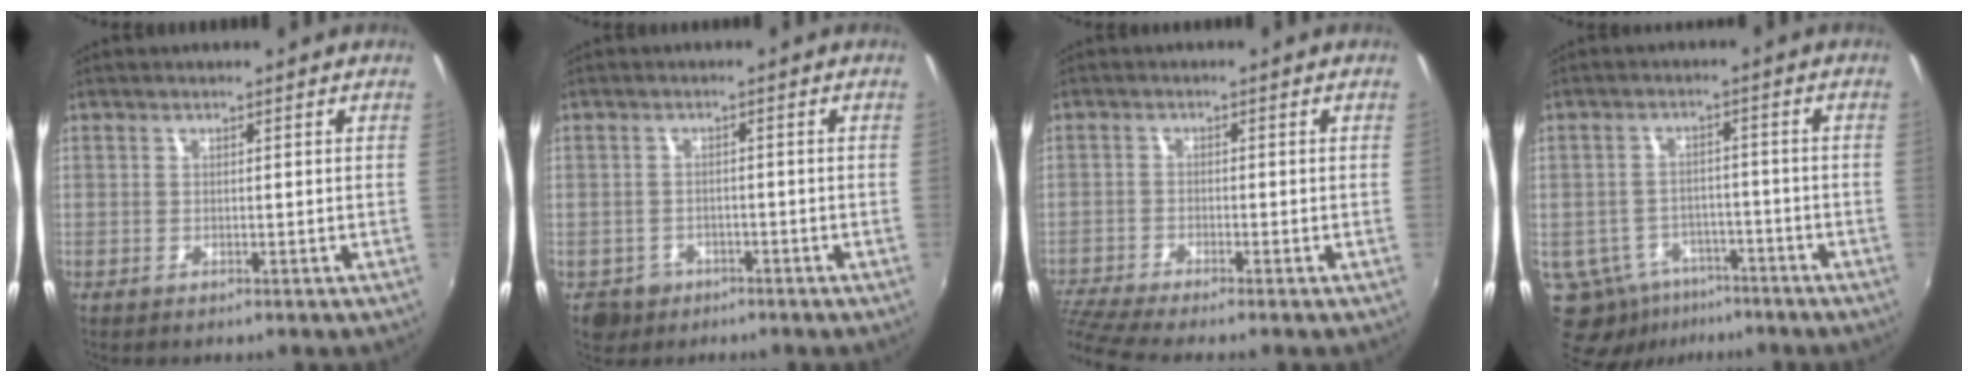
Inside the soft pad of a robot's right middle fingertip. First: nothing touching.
{"total": 4.5, "force": [-2.5, 3.6, 1.0], "torque": [-0.035, -0.002, -0.036]}
{"total": 7.4, "force": [-6.6, -0.6, 3.4], "torque": [-0.093, -0.034, -0.122]}
{"total": 10.2, "force": [-6.0, 7.3, 3.8], "torque": [-0.099, 0.002, -0.079]}